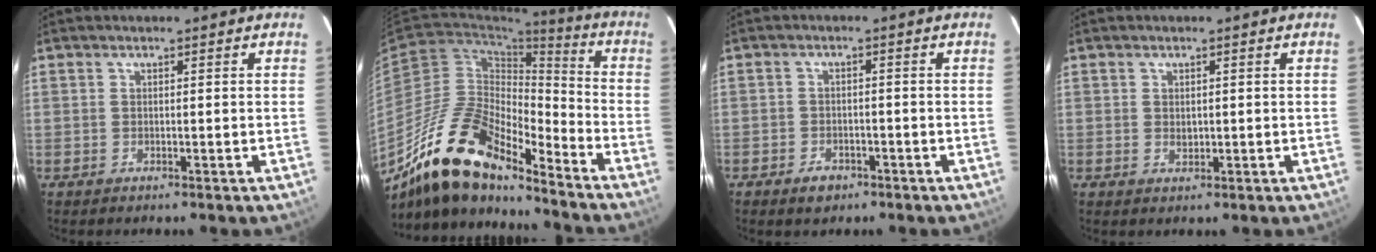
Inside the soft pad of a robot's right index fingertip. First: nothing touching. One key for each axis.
{"total": 19.4, "fx": -15.5, "fy": 5.6, "fz": 10.4, "tx": -0.188, "ty": -0.007, "tz": -0.292}
{"total": 3.8, "fx": -2.5, "fy": 2.5, "fz": 1.3, "tx": -0.032, "ty": 0.008, "tz": -0.037}
{"total": 1.5, "fx": 0.0, "fy": 1.2, "fz": 0.9, "tx": -0.012, "ty": 0.000, "tz": 0.003}